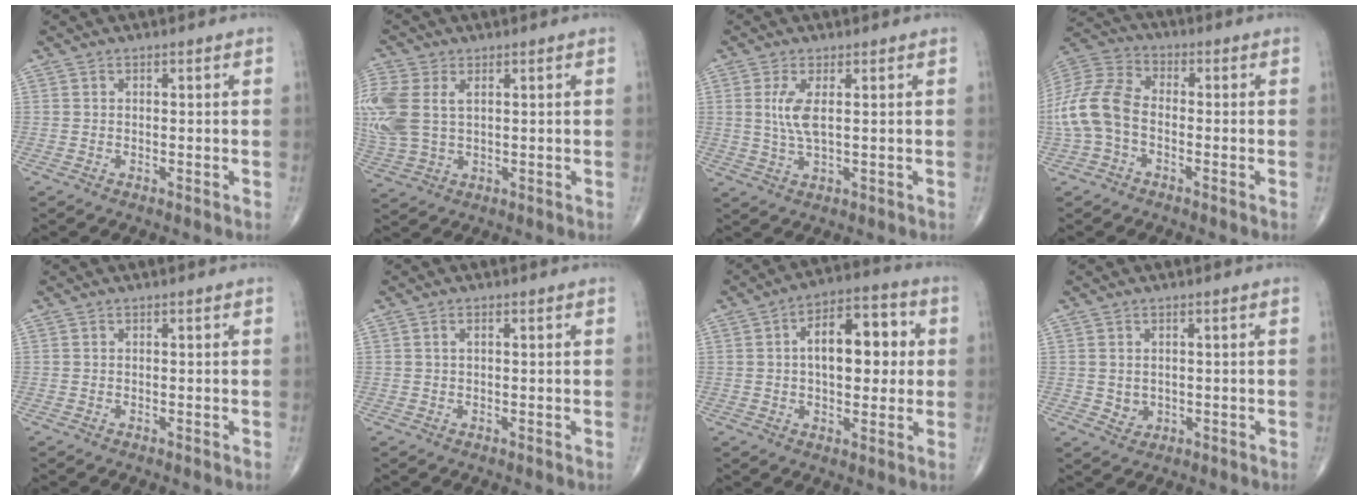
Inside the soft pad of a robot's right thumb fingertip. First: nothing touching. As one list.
[{"total": 12.7, "force": [2.5, 8.1, 9.4], "torque": [-0.260, 0.005, 0.057]}, {"total": 4.7, "force": [1.0, 1.3, 4.5], "torque": [-0.109, -0.009, 0.023]}, {"total": 12.7, "force": [-2.4, 8.2, 9.4], "torque": [-0.203, 0.033, -0.055]}, {"total": 0.0}, {"total": 1.0, "force": [0.3, 0.4, 0.9], "torque": [-0.020, 0.006, 0.006]}, {"total": 13.7, "force": [1.9, 7.3, 11.4], "torque": [-0.141, 0.021, 0.024]}, {"total": 2.3, "force": [0.0, 2.0, 1.1], "torque": [-0.010, -0.003, 0.009]}]